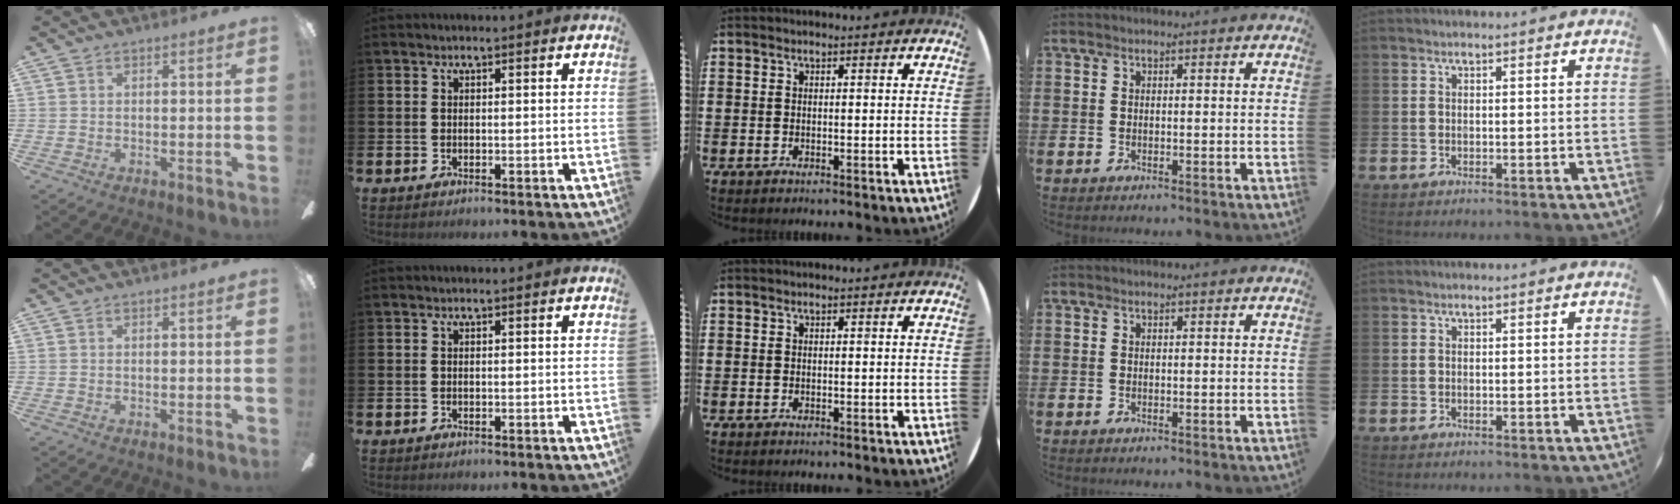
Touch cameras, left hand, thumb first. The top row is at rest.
{}